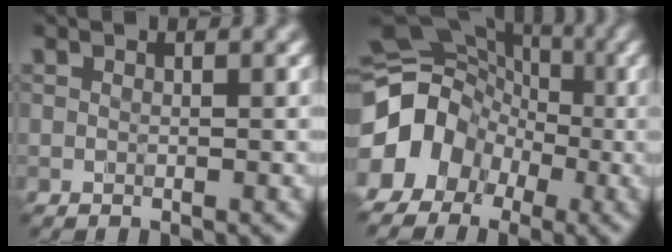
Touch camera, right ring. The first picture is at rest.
{"total": 9.9, "force": [-1.8, 8.7, 4.5], "torque": [-0.068, -0.007, -0.055]}